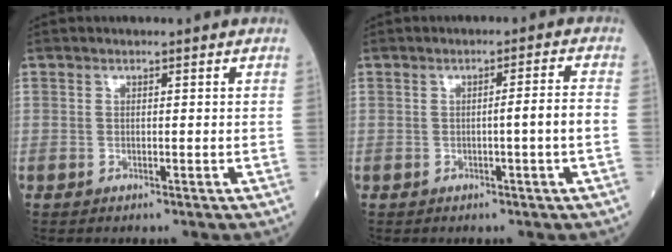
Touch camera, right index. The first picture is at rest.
{"total": 3.3, "force": [-0.8, -0.8, 3.2], "torque": [-0.047, 0.005, -0.011]}